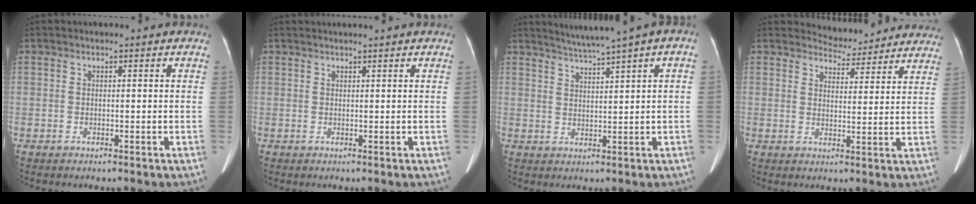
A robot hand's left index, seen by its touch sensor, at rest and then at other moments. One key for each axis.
{"total": 2.4, "fx": 2.2, "fy": -0.5, "fz": 1.0, "tx": -0.012, "ty": 0.020, "tz": 0.032}
{"total": 5.0, "fx": 3.3, "fy": -0.7, "fz": 3.7, "tx": -0.060, "ty": 0.015, "tz": 0.060}
{"total": 10.0, "fx": 9.7, "fy": 2.2, "fz": 0.2, "tx": 0.021, "ty": -0.007, "tz": 0.104}